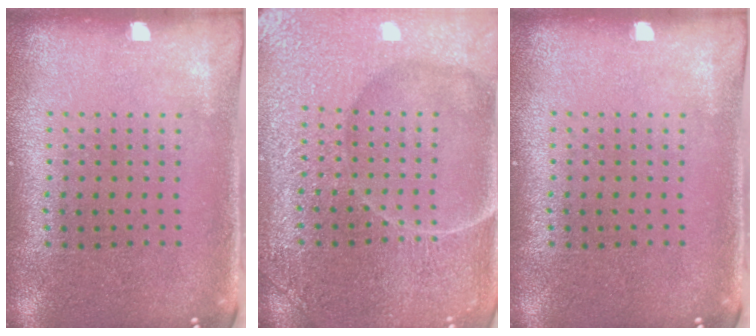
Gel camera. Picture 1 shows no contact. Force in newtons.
{"total": 7.5, "press": 7.4, "slide": 1.0}
{"total": 0.0}